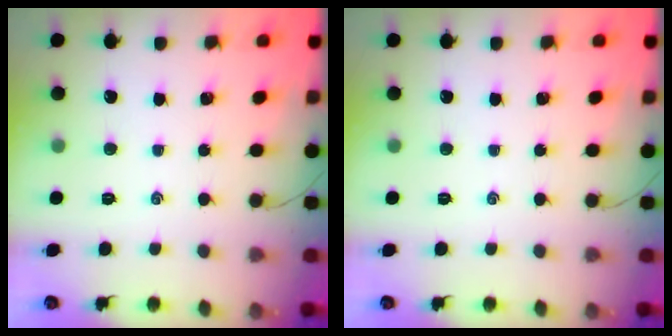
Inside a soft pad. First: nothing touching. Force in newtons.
{"total": 0.0}